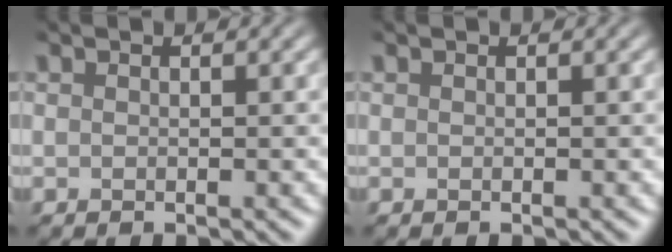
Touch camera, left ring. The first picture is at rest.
{"total": 0.0}